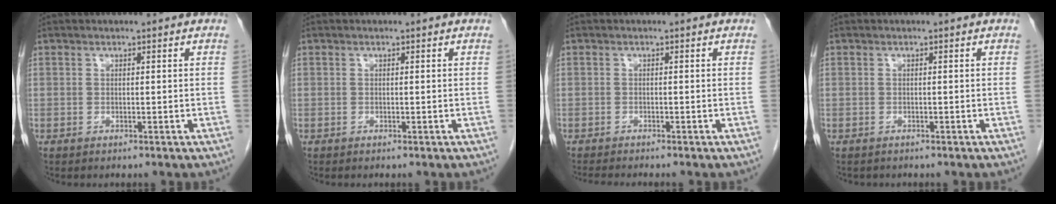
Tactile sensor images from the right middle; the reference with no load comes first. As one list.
[{"total": 0.0}, {"total": 3.7, "force": [-3.3, 0.2, 1.7], "torque": [-0.025, -0.009, -0.048]}, {"total": 0.8, "force": [-0.6, 0.4, 0.1], "torque": [-0.014, -0.001, -0.009]}]